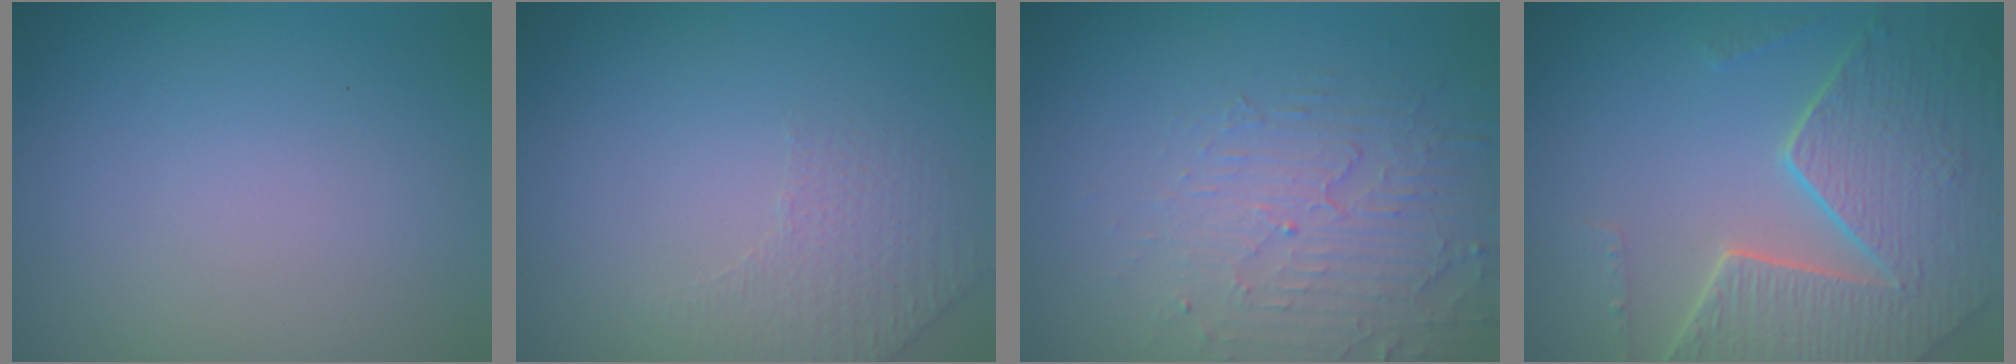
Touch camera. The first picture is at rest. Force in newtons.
{"total": 1.5, "press": 1.0, "slide": 1.1}
{"total": 4.9, "press": 3.2, "slide": 3.7}
{"total": 8.0, "press": 5.7, "slide": 5.7}